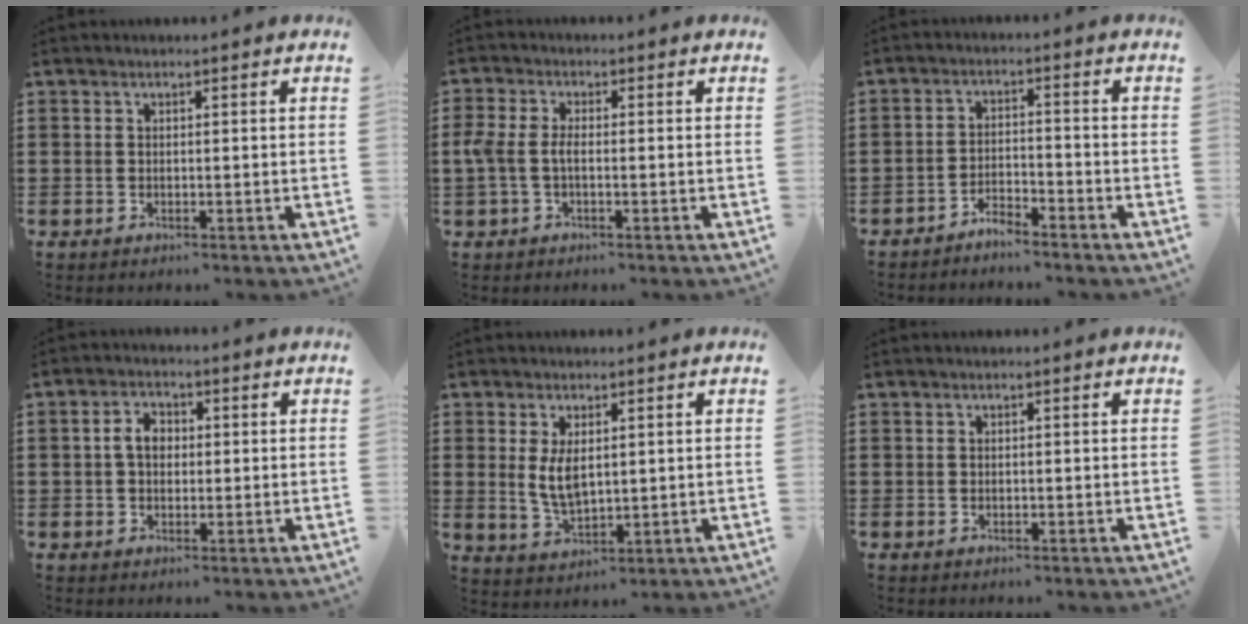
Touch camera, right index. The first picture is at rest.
{"total": 3.1, "force": [-0.7, 1.4, 2.6], "torque": [-0.078, -0.007, -0.022]}
{"total": 3.1, "force": [-3.1, 0.0, 0.2], "torque": [-0.011, 0.002, -0.066]}
{"total": 3.8, "force": [0.2, 2.6, 2.8], "torque": [-0.061, 0.012, 0.001]}
{"total": 5.0, "force": [1.0, 2.5, 4.1], "torque": [-0.076, 0.001, 0.017]}
{"total": 0.0}